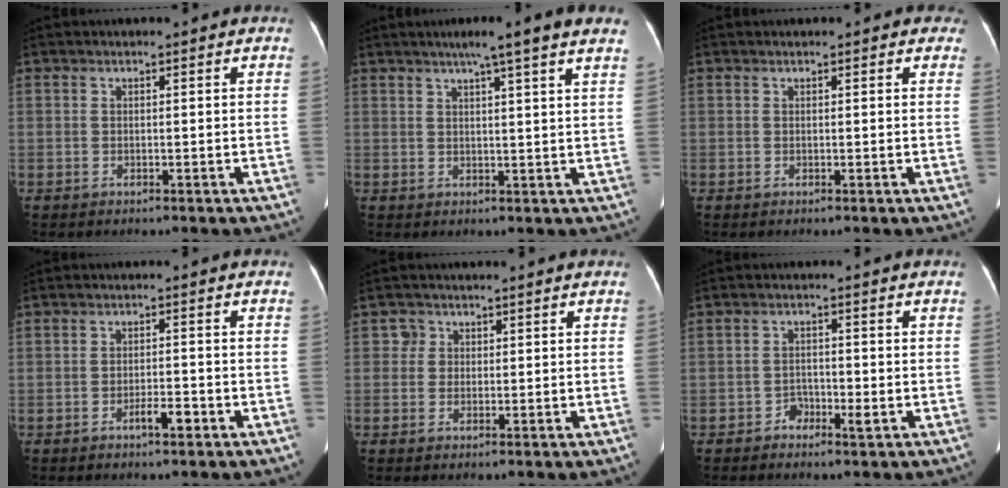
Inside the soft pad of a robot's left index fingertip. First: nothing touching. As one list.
[{"total": 8.6, "force": [6.4, -0.7, 5.7], "torque": [-0.078, 0.017, 0.072]}, {"total": 1.5, "force": [1.1, 0.9, 0.6], "torque": [0.003, 0.008, 0.001]}, {"total": 2.5, "force": [-1.6, 0.5, 1.9], "torque": [-0.031, 0.002, -0.028]}, {"total": 1.7, "force": [0.2, 1.7, -0.3], "torque": [0.014, -0.003, -0.001]}, {"total": 2.0, "force": [-1.1, 1.1, 1.3], "torque": [-0.014, 0.005, -0.021]}]